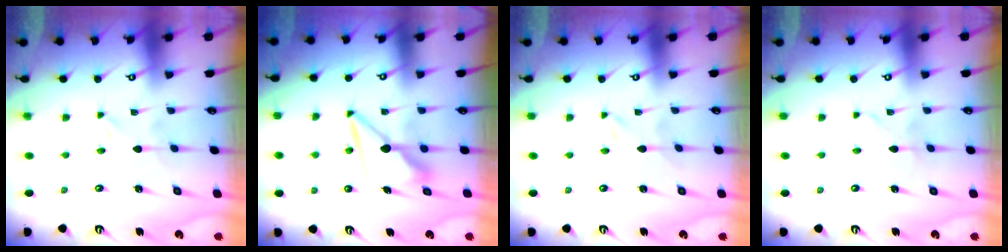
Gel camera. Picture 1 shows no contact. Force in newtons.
{"total": 8.8, "press": 8.8, "slide": 0.2}
{"total": 0.0}
{"total": 2.4, "press": 2.4, "slide": 0.3}